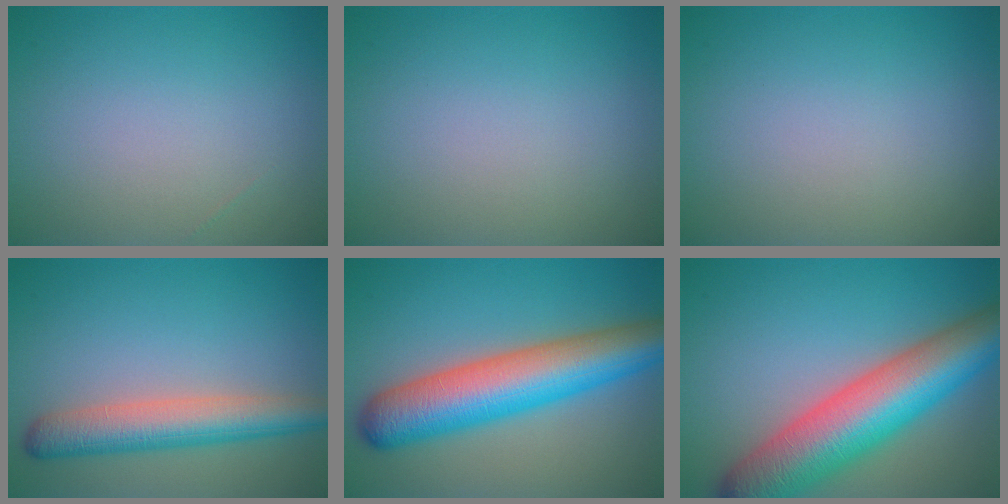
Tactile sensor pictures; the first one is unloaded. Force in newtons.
{"total": 0.0}
{"total": 0.0}
{"total": 5.5, "press": 5.5, "slide": 0.2}
{"total": 9.9, "press": 9.9, "slide": 0.3}
{"total": 11.7, "press": 11.7, "slide": 0.5}